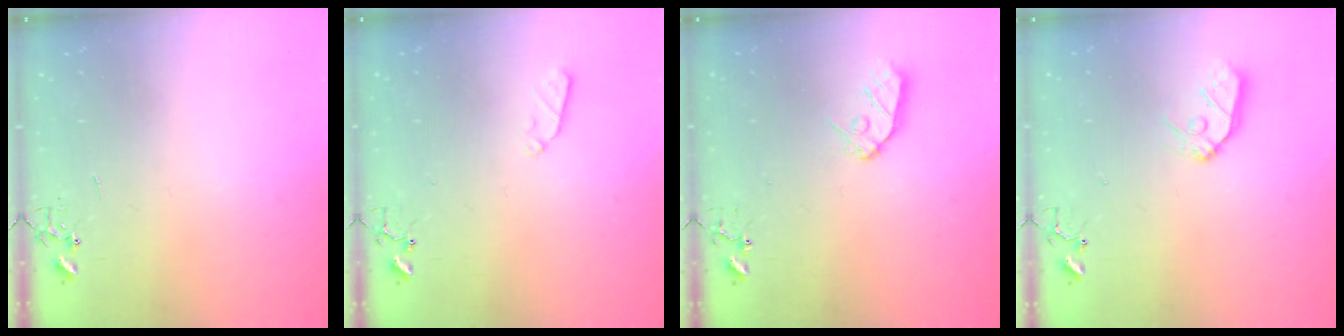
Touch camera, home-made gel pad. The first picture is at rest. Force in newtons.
{"total": 4.5, "press": 4.5, "slide": 0.4}
{"total": 8.6, "press": 8.5, "slide": 0.7}
{"total": 9.2, "press": 9.2, "slide": 0.8}